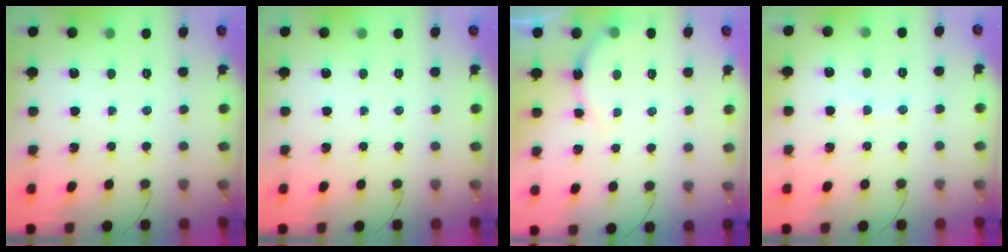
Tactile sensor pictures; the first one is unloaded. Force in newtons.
{"total": 0.0}
{"total": 5.9, "press": 5.8, "slide": 1.0}
{"total": 3.4, "press": 3.3, "slide": 0.9}